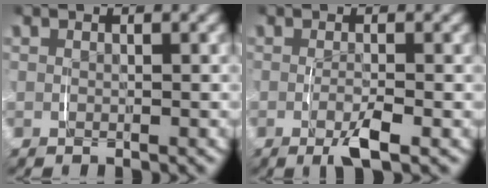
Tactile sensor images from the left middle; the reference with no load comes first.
{"total": 2.5, "force": [-1.1, 0.4, 2.2], "torque": [-0.042, -0.010, -0.016]}